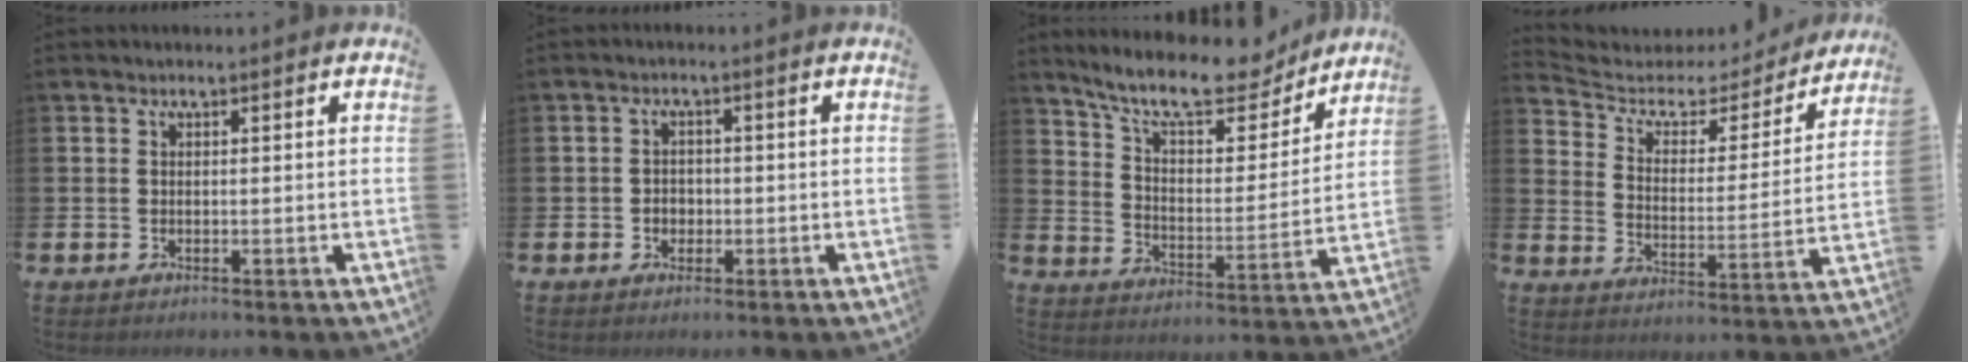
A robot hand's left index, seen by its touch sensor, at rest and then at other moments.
{"total": 1.9, "force": [-0.4, 1.7, 0.7], "torque": [-0.003, 0.001, -0.015]}
{"total": 11.5, "force": [10.1, 2.9, 4.5], "torque": [-0.110, -0.069, 0.175]}
{"total": 5.4, "force": [4.1, 2.9, 1.9], "torque": [-0.056, -0.035, 0.058]}